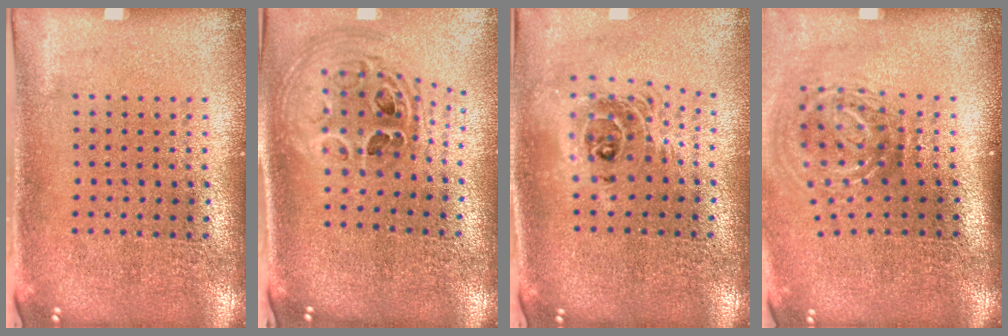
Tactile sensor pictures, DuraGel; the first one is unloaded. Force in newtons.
{"total": 1.3, "press": 1.2, "slide": 0.6}
{"total": 1.9, "press": 1.4, "slide": 1.2}
{"total": 2.0, "press": 1.2, "slide": 1.6}